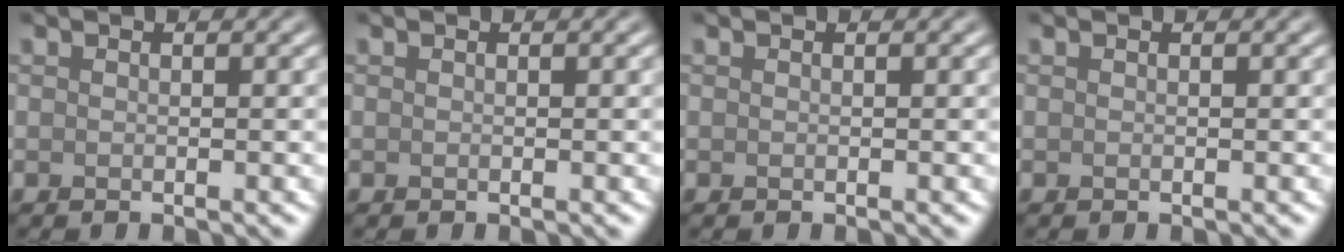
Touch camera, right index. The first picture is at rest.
{"total": 0.0}
{"total": 0.0}
{"total": 0.0}